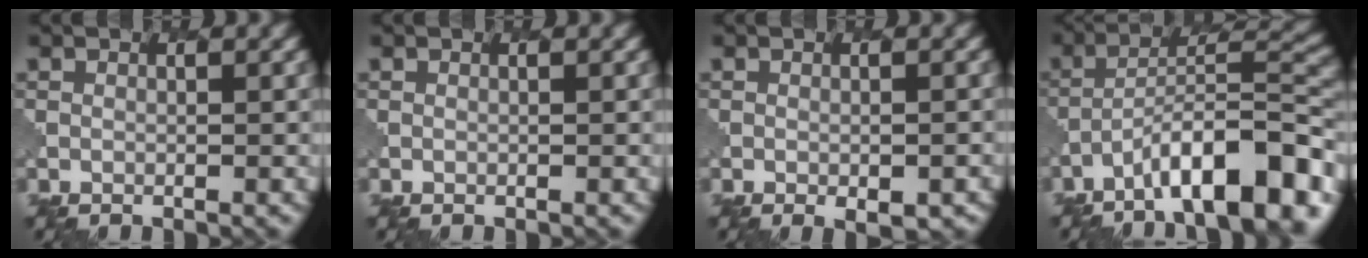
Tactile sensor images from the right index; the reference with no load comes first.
{"total": 0.0}
{"total": 2.3, "force": [-1.2, 0.9, 1.8], "torque": [-0.022, 0.002, -0.002]}
{"total": 11.1, "force": [-6.8, 2.9, 8.3], "torque": [-0.122, 0.018, -0.106]}